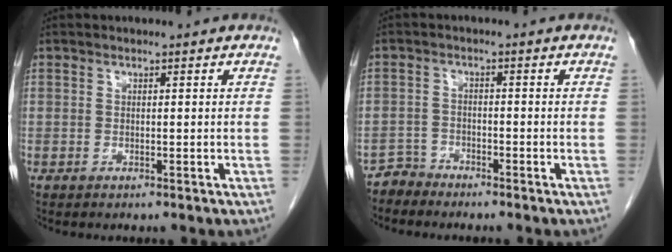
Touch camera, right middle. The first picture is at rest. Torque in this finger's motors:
{"motor_torque": [-0.15, -0.37, -0.03, -0.03]}